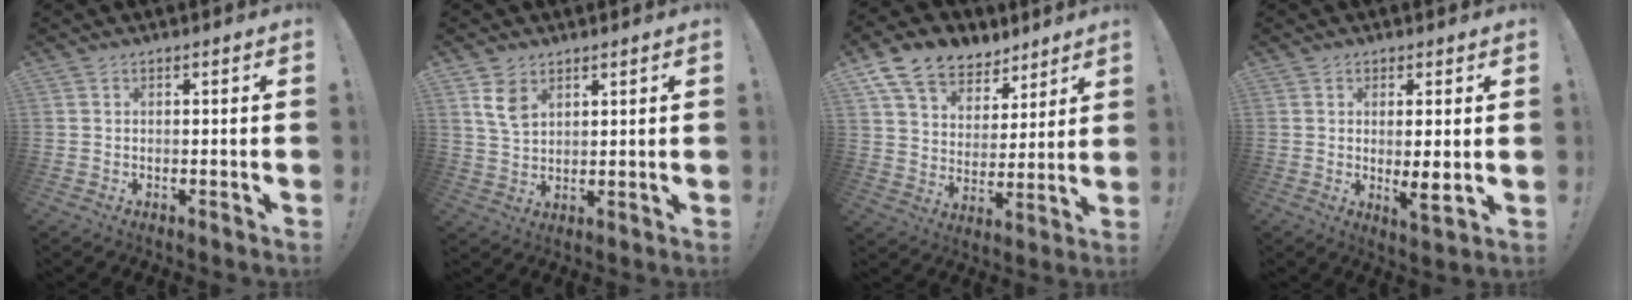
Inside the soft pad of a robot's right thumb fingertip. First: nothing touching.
{"total": 6.4, "force": [3.5, 3.9, 3.7], "torque": [-0.055, -0.014, 0.066]}
{"total": 13.6, "force": [9.4, 8.7, 4.6], "torque": [-0.084, -0.060, 0.182]}
{"total": 5.3, "force": [0.3, 0.8, 5.2], "torque": [-0.066, -0.018, 0.007]}